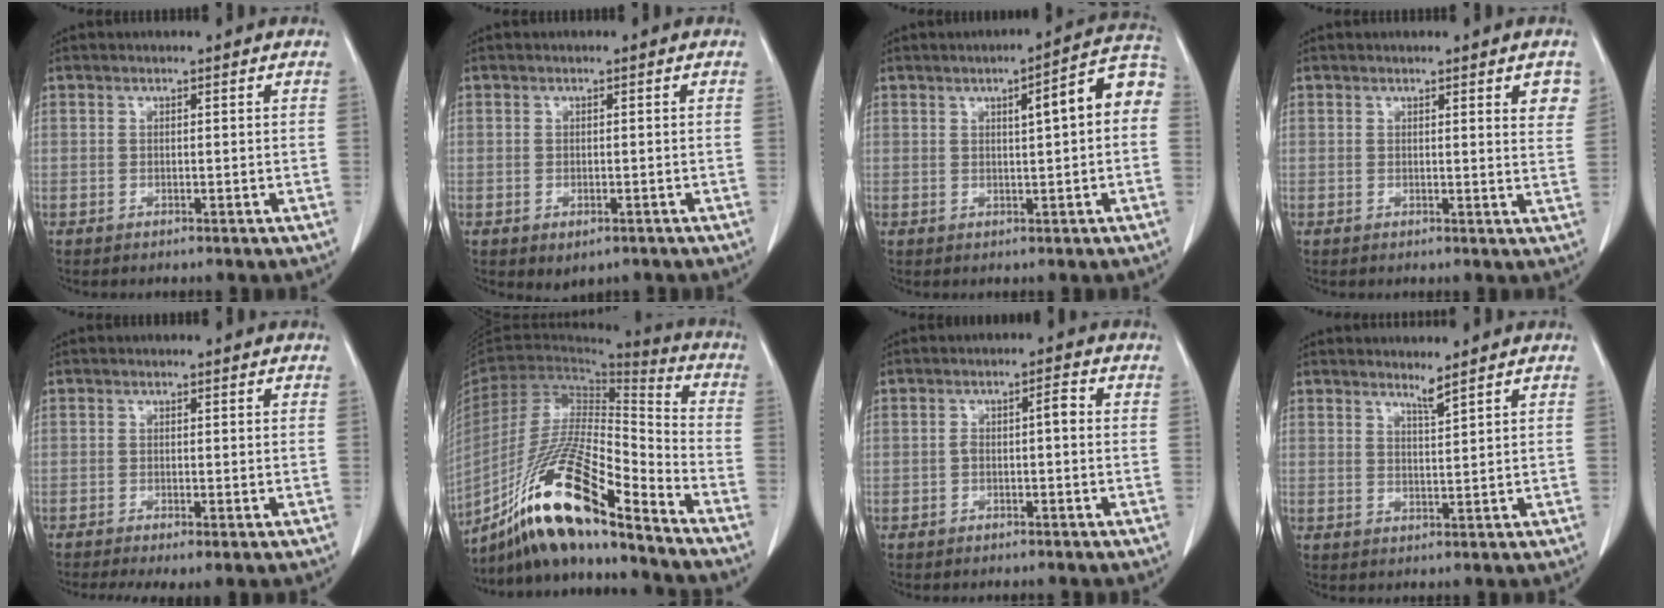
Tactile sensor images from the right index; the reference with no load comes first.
{"total": 2.1, "force": [-1.0, 1.2, 1.3], "torque": [-0.017, -0.002, -0.003]}
{"total": 7.8, "force": [1.2, 1.2, 7.6], "torque": [-0.097, 0.026, 0.011]}
{"total": 3.7, "force": [1.9, 0.6, 3.1], "torque": [-0.030, -0.008, 0.018]}
{"total": 4.4, "force": [-2.7, 1.0, 3.2], "torque": [-0.055, -0.014, -0.045]}
{"total": 20.2, "force": [-14.5, 2.0, 14.0], "torque": [-0.281, -0.020, -0.266]}
{"total": 2.6, "force": [-0.3, 0.7, 2.5], "torque": [-0.043, 0.014, -0.005]}
{"total": 1.8, "force": [1.6, -0.7, 0.5], "torque": [-0.014, -0.013, 0.031]}